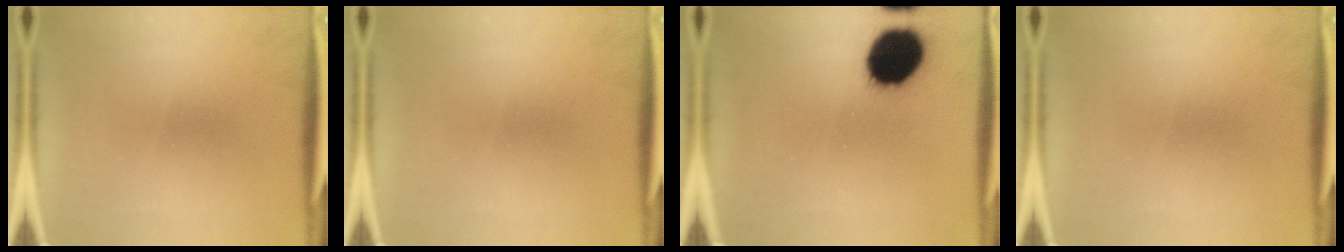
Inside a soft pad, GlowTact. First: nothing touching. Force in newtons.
{"total": 0.0}
{"total": 18.3}
{"total": 0.0}